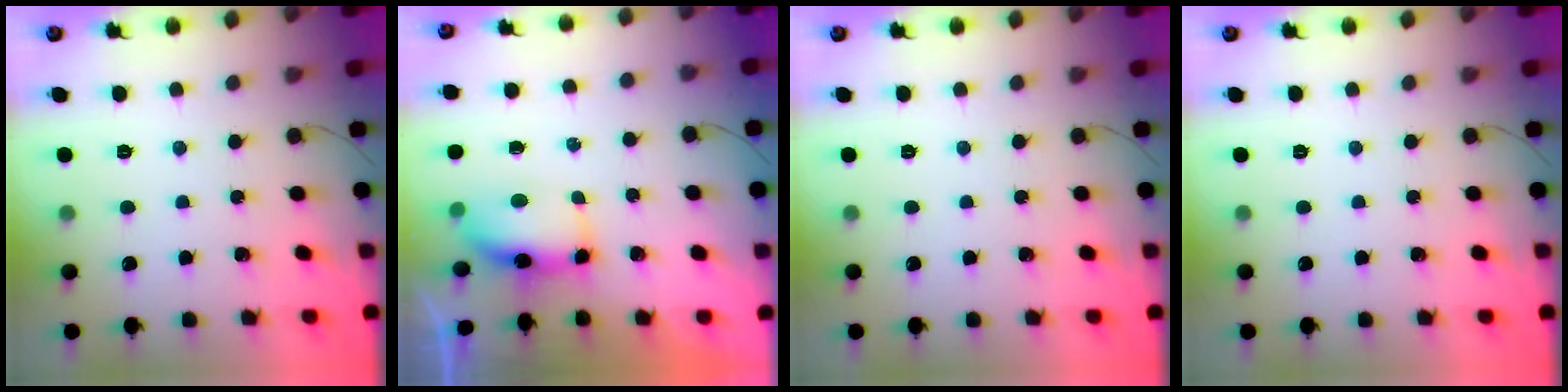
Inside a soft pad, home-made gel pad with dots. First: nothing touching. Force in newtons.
{"total": 6.9, "press": 6.8, "slide": 1.2}
{"total": 0.0}
{"total": 0.0}